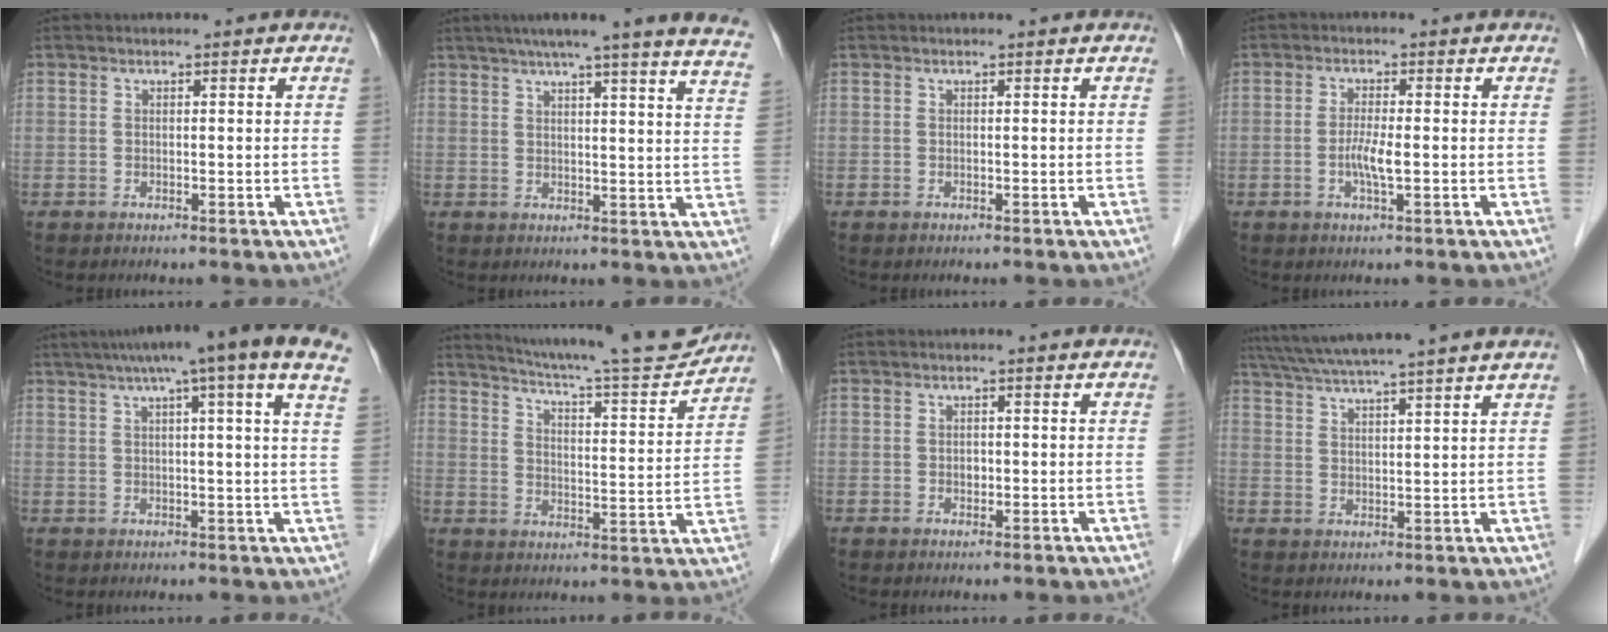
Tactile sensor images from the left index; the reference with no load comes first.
{"total": 21.1, "force": [17.8, -0.8, 11.2], "torque": [-0.167, -0.024, 0.210]}
{"total": 0.0}
{"total": 3.2, "force": [-0.7, 0.2, 3.1], "torque": [-0.065, -0.005, -0.014]}
{"total": 17.3, "force": [11.5, -0.1, 12.9], "torque": [-0.201, 0.042, 0.136]}
{"total": 17.1, "force": [15.9, 0.8, 6.3], "torque": [-0.106, -0.026, 0.219]}
{"total": 0.9, "force": [-0.2, 0.7, 0.5], "torque": [-0.010, 0.001, -0.003]}
{"total": 12.9, "force": [11.3, -1.3, 6.2], "torque": [-0.110, 0.022, 0.164]}